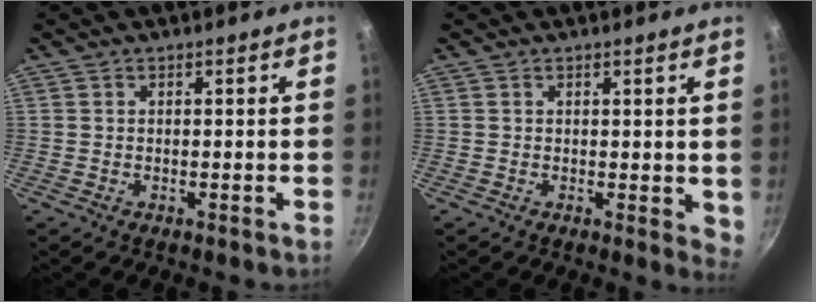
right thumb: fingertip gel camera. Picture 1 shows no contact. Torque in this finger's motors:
{"motor_torque": [-0.37, 0.29, -0.36, 0.01, -0.06]}